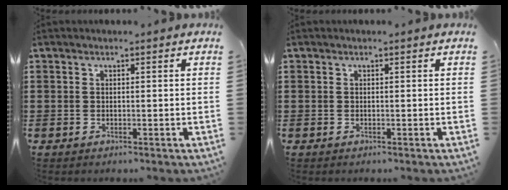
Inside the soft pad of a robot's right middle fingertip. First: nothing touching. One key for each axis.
{"total": 0.0}